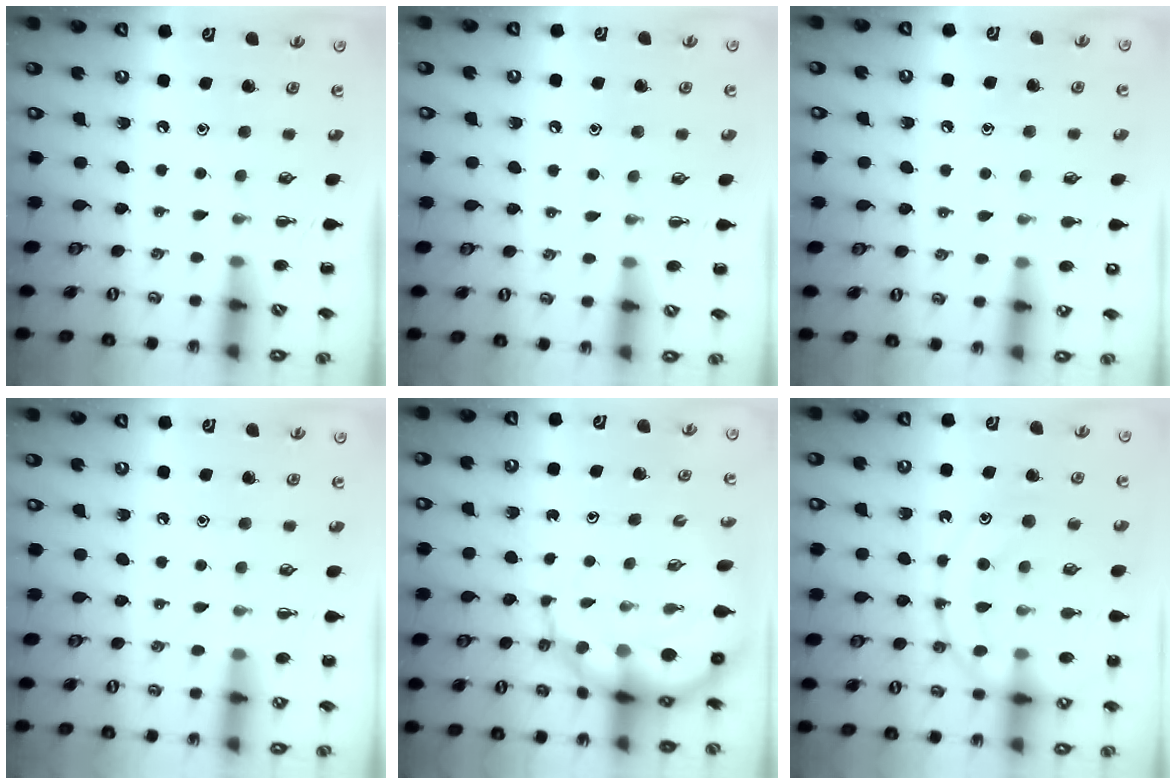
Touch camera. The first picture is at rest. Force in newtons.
{"total": 5.8, "press": 5.6, "slide": 1.5}
{"total": 7.5, "press": 7.2, "slide": 2.1}
{"total": 6.3, "press": 6.0, "slide": 1.9}
{"total": 10.5, "press": 10.1, "slide": 2.8}
{"total": 16.1, "press": 16.0, "slide": 1.4}